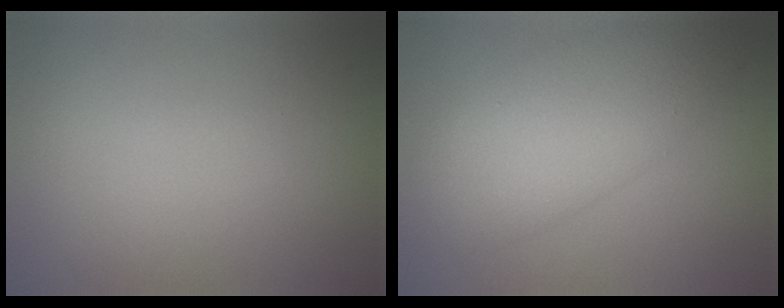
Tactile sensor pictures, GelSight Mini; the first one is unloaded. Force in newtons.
{"total": 7.3, "press": 7.3, "slide": 0.1}